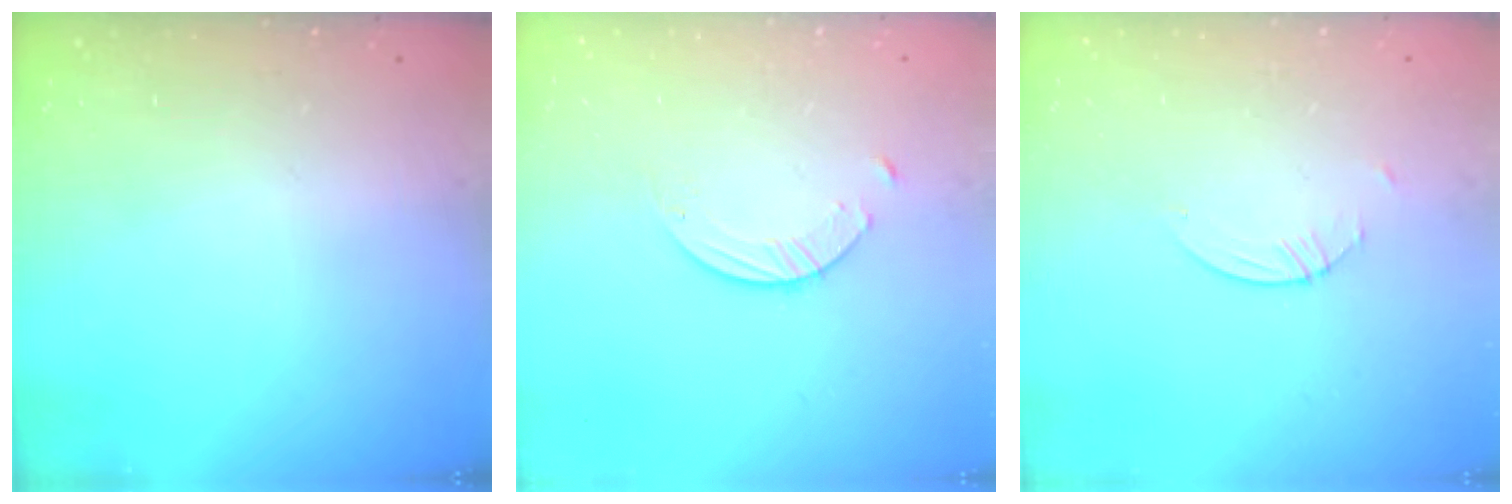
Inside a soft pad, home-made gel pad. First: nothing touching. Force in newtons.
{"total": 1.4, "press": 1.4, "slide": 0.2}
{"total": 0.8, "press": 0.8, "slide": 0.2}